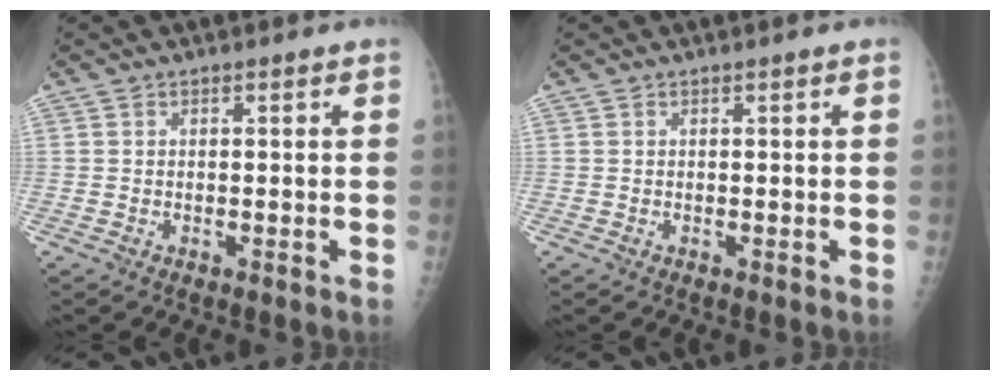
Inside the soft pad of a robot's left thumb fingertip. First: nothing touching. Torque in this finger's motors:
{"motor_torque": [0.33, 0.33, 0.02, -0.02, 0.00]}